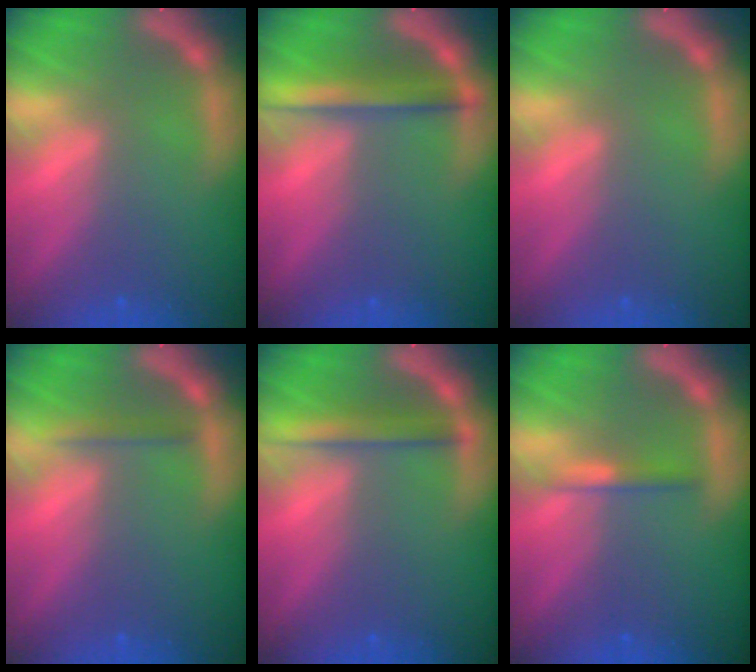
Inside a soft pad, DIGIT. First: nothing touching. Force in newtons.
{"total": 4.0}
{"total": 0.0}
{"total": 1.4}
{"total": 2.9}
{"total": 1.4}